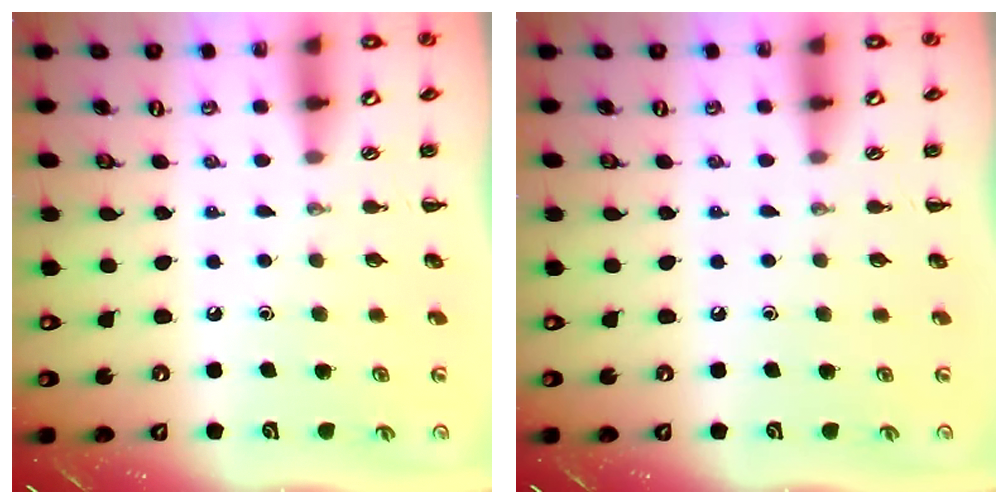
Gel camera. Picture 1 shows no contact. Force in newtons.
{"total": 0.0}